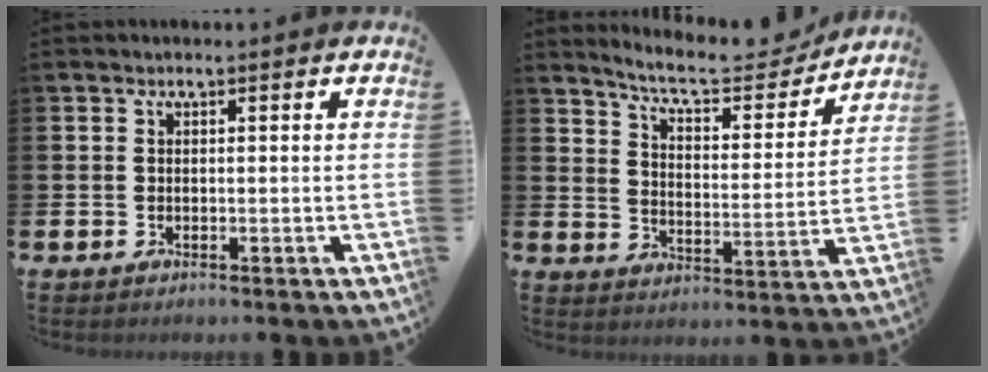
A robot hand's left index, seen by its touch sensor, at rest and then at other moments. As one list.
[{"total": 8.4, "force": [7.8, 1.7, 2.7], "torque": [-0.069, -0.055, 0.130]}]